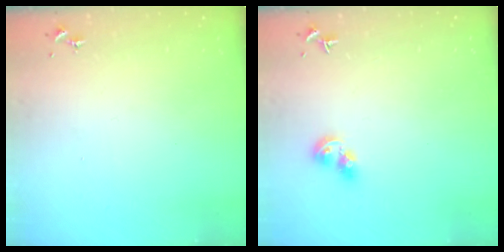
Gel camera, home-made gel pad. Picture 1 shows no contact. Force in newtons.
{"total": 7.8, "press": 7.7, "slide": 0.8}